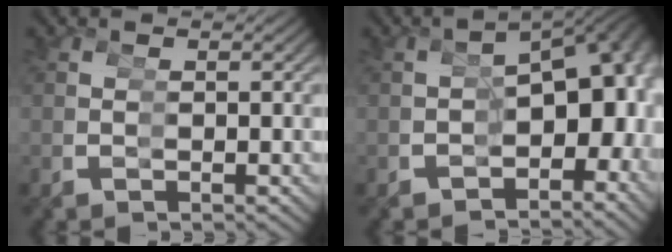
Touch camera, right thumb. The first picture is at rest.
{"total": 9.7, "force": [-0.9, 6.1, 7.4], "torque": [-0.096, -0.015, -0.007]}